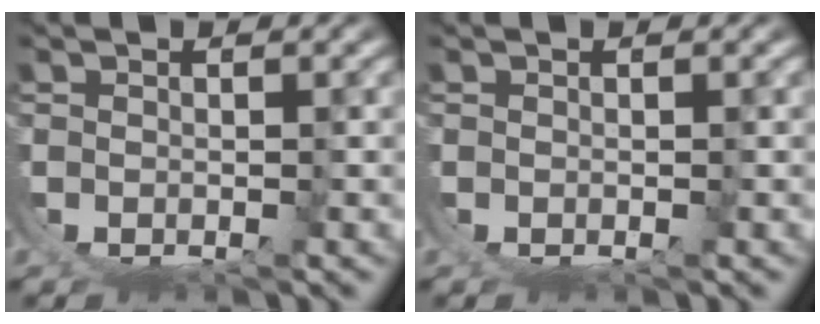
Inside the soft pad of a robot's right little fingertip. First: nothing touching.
{"total": 0.0}